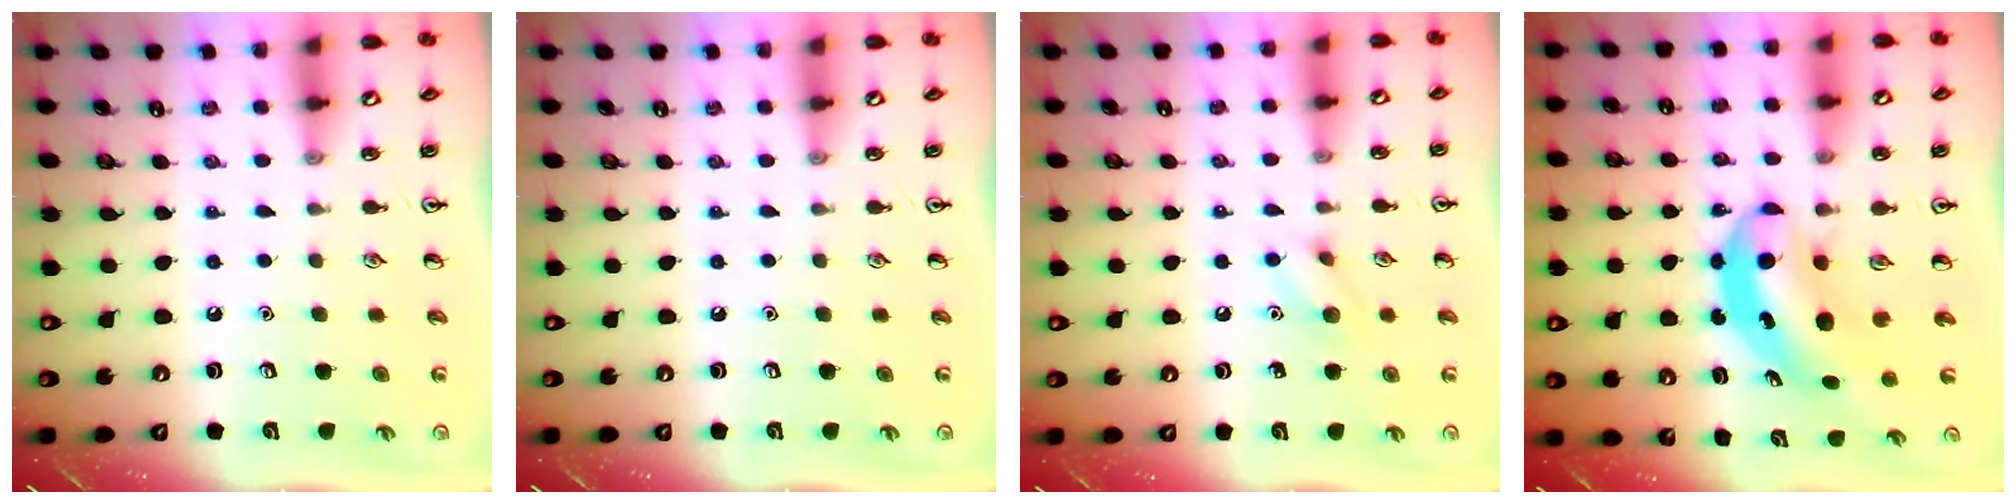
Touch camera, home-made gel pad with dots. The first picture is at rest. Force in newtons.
{"total": 0.0}
{"total": 6.6, "press": 6.6, "slide": 0.9}
{"total": 6.7, "press": 6.5, "slide": 1.4}